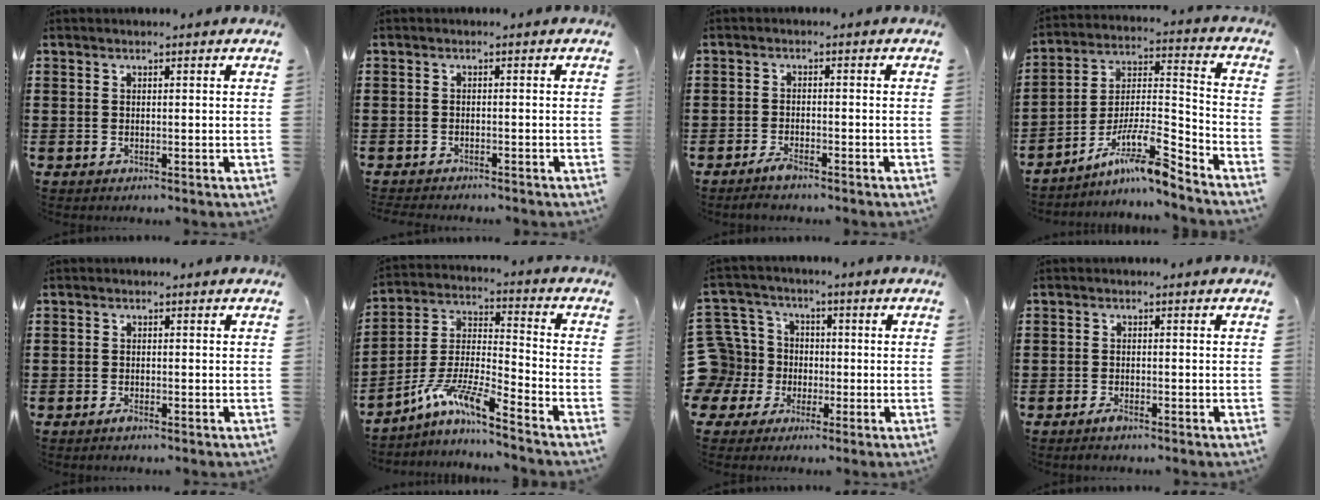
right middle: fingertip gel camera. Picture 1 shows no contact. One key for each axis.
{"total": 1.4, "fx": -1.4, "fy": 0.2, "fz": 0.0, "tx": -0.004, "ty": 0.002, "tz": -0.030}
{"total": 2.3, "fx": -1.8, "fy": 0.4, "fz": 1.3, "tx": -0.030, "ty": 0.000, "tz": -0.037}
{"total": 11.2, "fx": -7.7, "fy": 2.0, "fz": 7.9, "tx": -0.155, "ty": 0.001, "tz": -0.151}
{"total": 1.0, "fx": -0.8, "fy": 0.3, "fz": 0.5, "tx": -0.011, "ty": -0.004, "tz": -0.015}
{"total": 9.1, "fx": -7.5, "fy": 0.3, "fz": 5.1, "tx": -0.119, "ty": -0.013, "tz": -0.152}
{"total": 10.1, "fx": -1.1, "fy": 9.7, "fz": 2.6, "tx": -0.120, "ty": 0.006, "tz": -0.020}
{"total": 1.5, "fx": -1.2, "fy": 0.5, "fz": 0.8, "tx": -0.017, "ty": -0.002, "tz": -0.023}